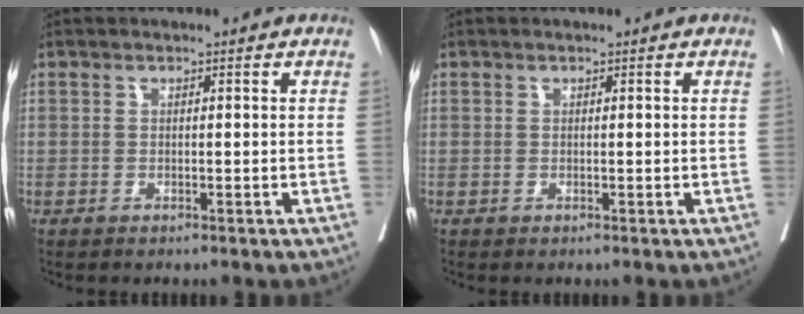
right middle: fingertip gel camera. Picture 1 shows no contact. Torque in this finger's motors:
{"motor_torque": [0.52, -0.71, -0.03, 0.00]}